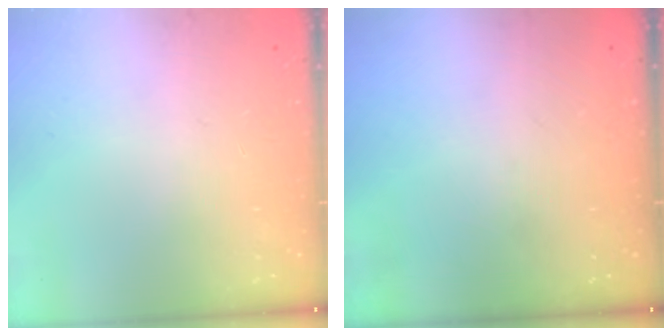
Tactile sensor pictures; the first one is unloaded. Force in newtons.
{"total": 0.0}